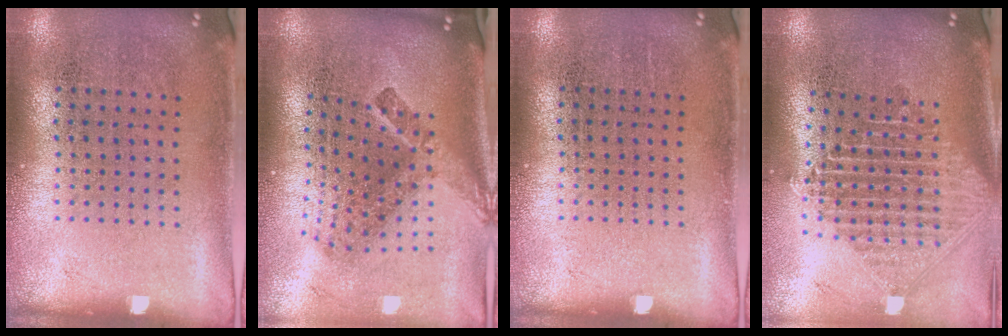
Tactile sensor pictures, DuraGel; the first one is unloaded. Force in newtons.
{"total": 2.7, "press": 1.7, "slide": 2.1}
{"total": 0.0}
{"total": 2.3, "press": 1.8, "slide": 1.6}